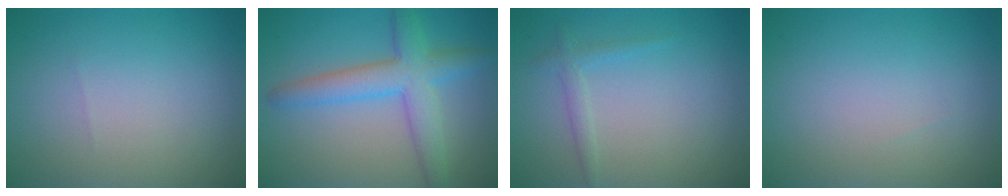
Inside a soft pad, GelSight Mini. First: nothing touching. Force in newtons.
{"total": 5.4, "press": 5.3, "slide": 0.3}
{"total": 1.3, "press": 1.3, "slide": 0.0}
{"total": 0.0}